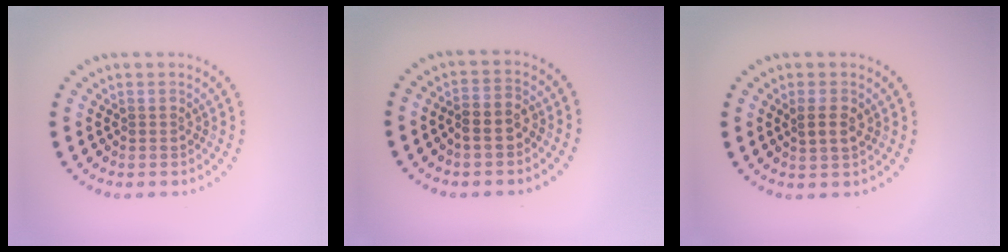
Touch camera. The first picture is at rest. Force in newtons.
{"total": 2.4, "press": 2.3, "slide": 0.7}
{"total": 2.1, "press": 2.1, "slide": 0.6}